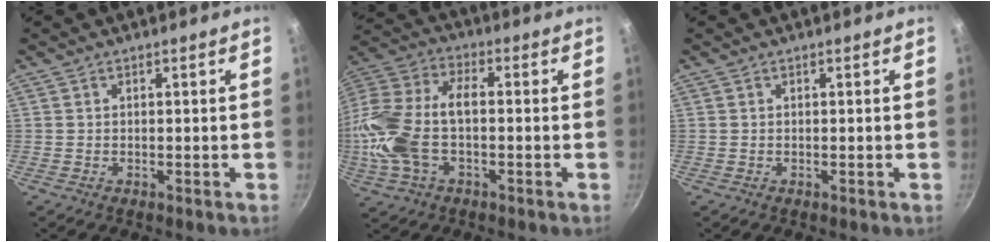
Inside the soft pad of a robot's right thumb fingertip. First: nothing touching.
{"total": 18.7, "force": [-2.6, 10.5, 15.3], "torque": [-0.356, 0.027, -0.047]}
{"total": 0.0}